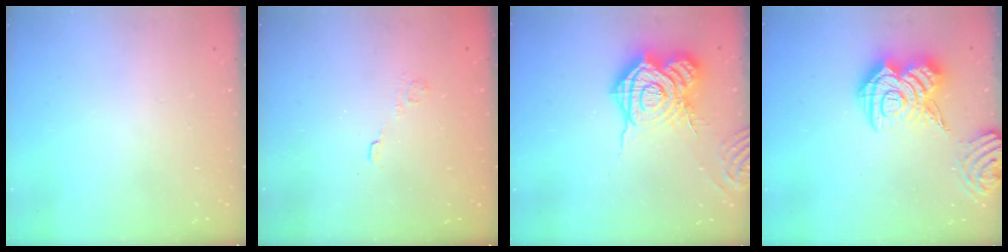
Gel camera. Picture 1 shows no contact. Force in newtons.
{"total": 2.1, "press": 1.6, "slide": 1.4}
{"total": 18.9, "press": 18.8, "slide": 1.3}
{"total": 17.5, "press": 17.4, "slide": 1.6}